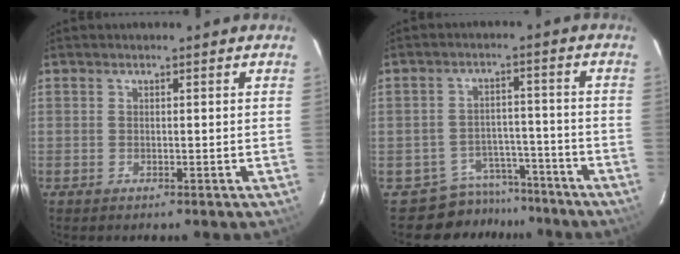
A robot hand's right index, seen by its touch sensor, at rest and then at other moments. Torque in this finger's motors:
{"motor_torque": [-1.09, -0.59, -0.85, -0.21]}